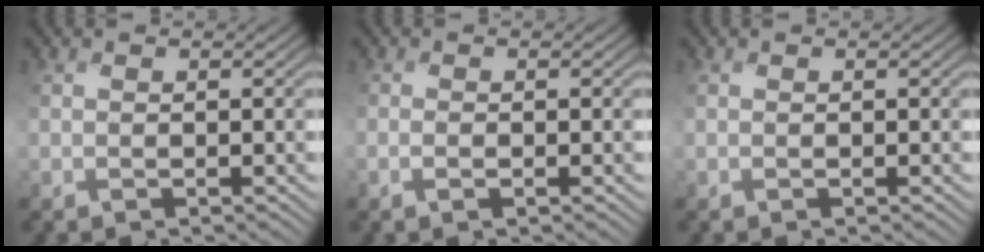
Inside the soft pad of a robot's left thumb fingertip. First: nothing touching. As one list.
[{"total": 1.0, "force": [-0.4, 0.4, 0.8], "torque": [-0.019, 0.000, -0.008]}, {"total": 0.0}]